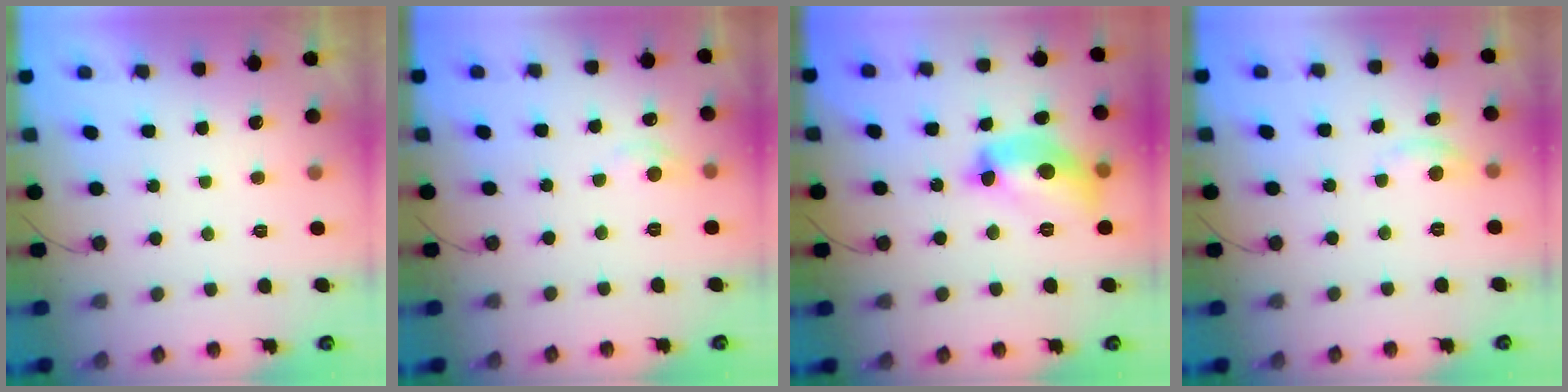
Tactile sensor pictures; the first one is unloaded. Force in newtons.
{"total": 3.3, "press": 3.3, "slide": 0.4}
{"total": 15.4, "press": 15.4, "slide": 0.8}
{"total": 3.3, "press": 3.2, "slide": 0.3}